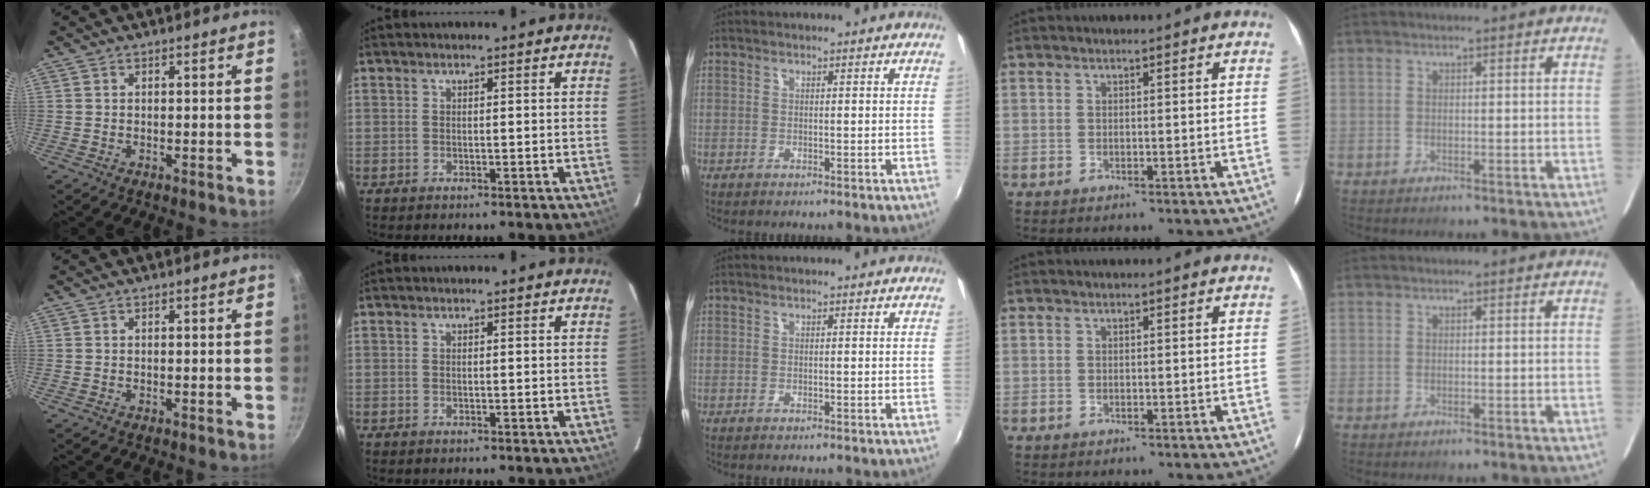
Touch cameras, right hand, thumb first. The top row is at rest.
{}